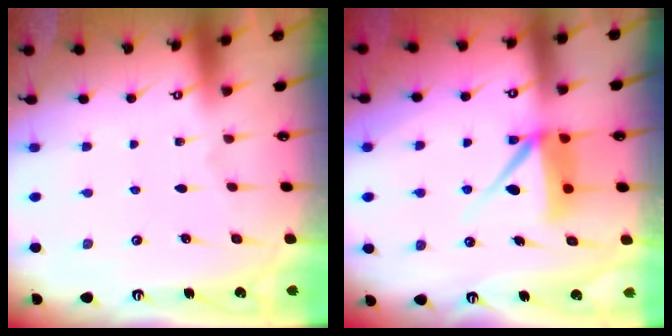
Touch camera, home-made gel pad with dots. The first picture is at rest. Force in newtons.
{"total": 9.1, "press": 9.1, "slide": 1.0}